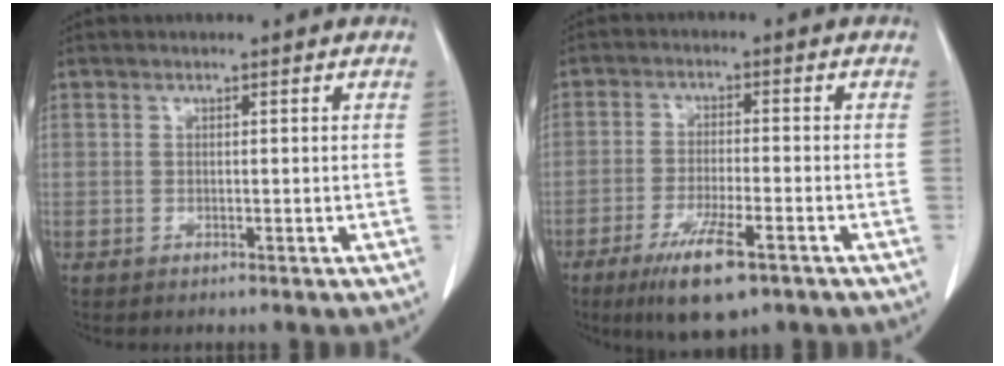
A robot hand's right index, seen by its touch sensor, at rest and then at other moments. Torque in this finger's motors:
{"motor_torque": [1.18, -0.74, 0.52, 0.09]}